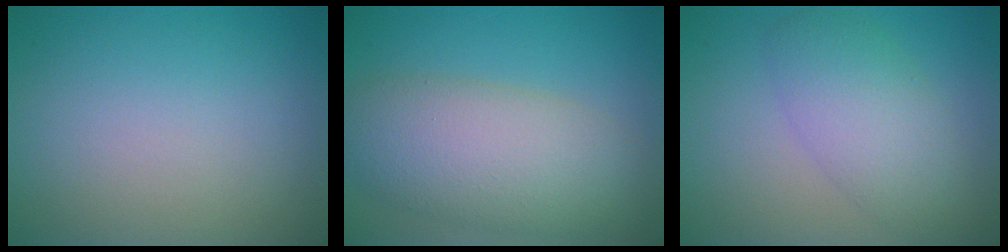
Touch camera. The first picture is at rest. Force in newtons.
{"total": 8.1, "press": 8.1, "slide": 0.5}
{"total": 5.0, "press": 5.0, "slide": 0.2}